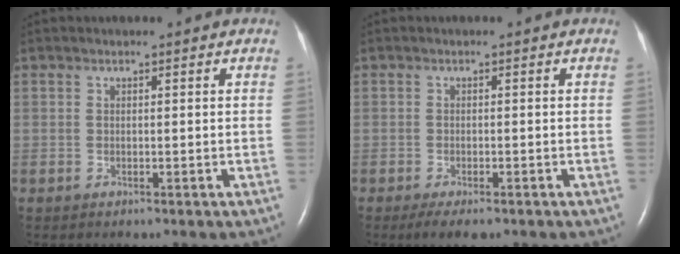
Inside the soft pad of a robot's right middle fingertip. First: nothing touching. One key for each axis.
{"total": 3.3, "fx": -2.3, "fy": 1.0, "fz": 2.1, "tx": -0.038, "ty": -0.006, "tz": -0.031}